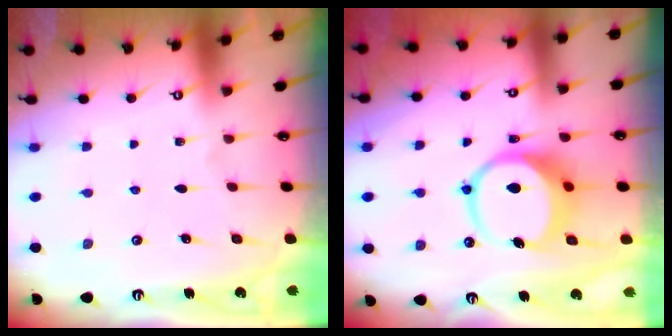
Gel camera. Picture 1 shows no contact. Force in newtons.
{"total": 9.4, "press": 9.3, "slide": 1.3}